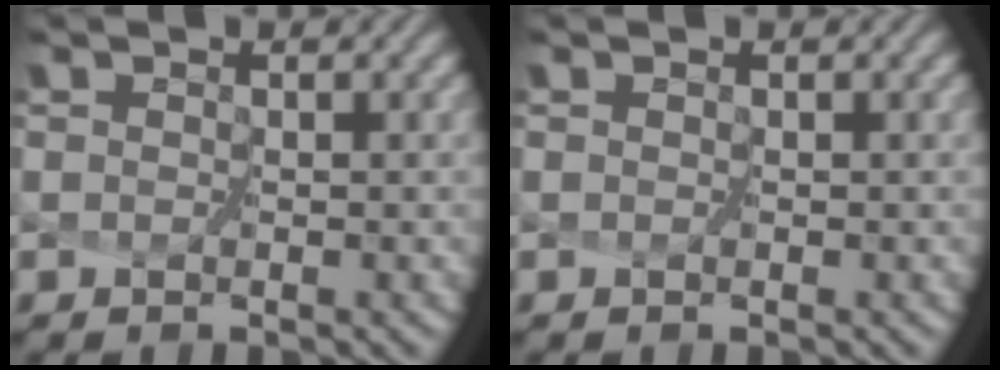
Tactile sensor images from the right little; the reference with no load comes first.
{"total": 0.0}